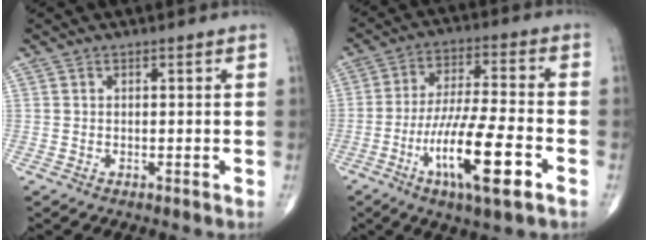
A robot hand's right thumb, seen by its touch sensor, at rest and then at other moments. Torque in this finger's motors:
{"motor_torque": [2.53, 1.76, 1.12, -1.18, 0.55]}